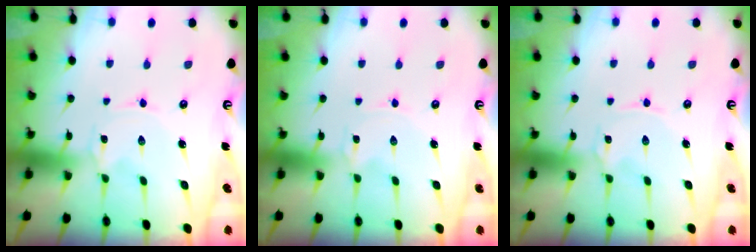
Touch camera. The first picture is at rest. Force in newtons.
{"total": 0.0}
{"total": 0.8, "press": 0.7, "slide": 0.3}